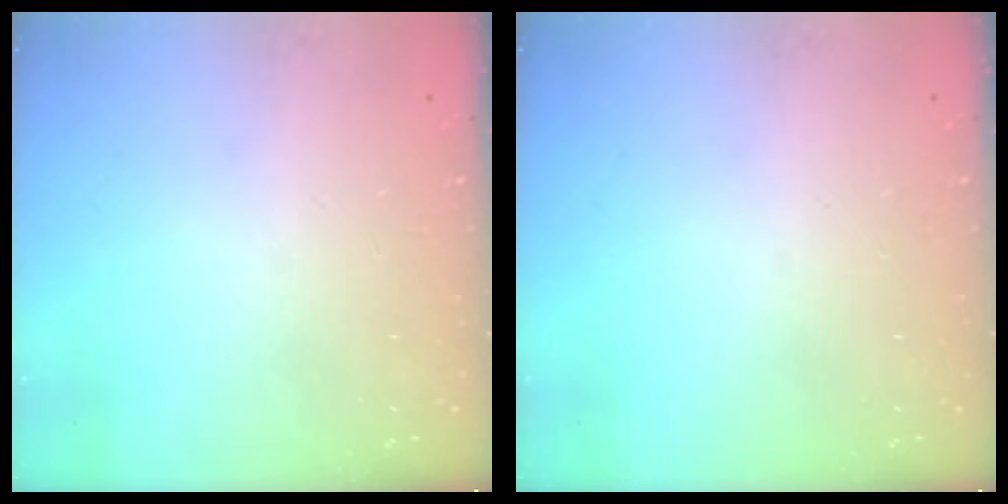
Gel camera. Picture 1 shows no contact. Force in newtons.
{"total": 0.0}